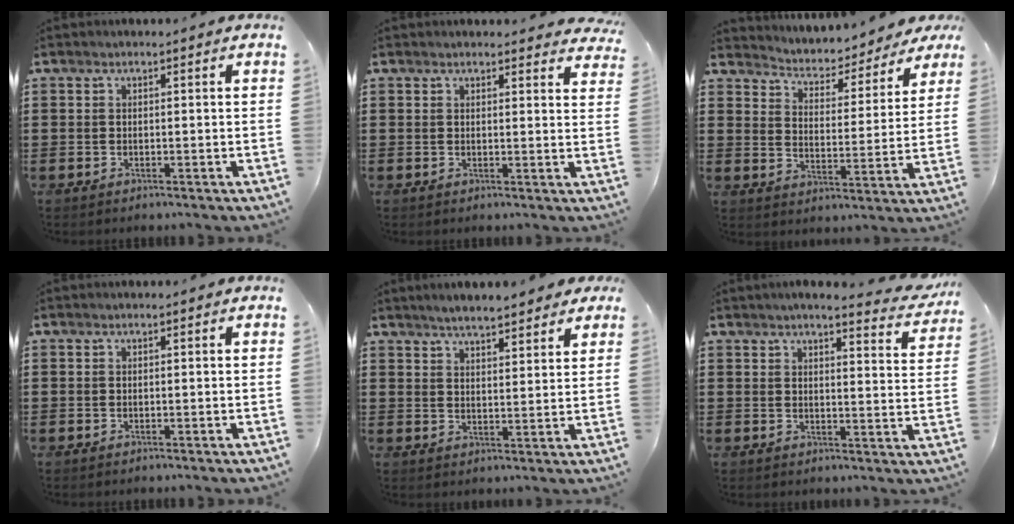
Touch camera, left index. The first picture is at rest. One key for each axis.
{"total": 1.9, "fx": 1.8, "fy": 0.3, "fz": 0.3, "tx": -0.003, "ty": -0.004, "tz": 0.033}
{"total": 2.8, "fx": 2.7, "fy": 0.4, "fz": 0.2, "tx": -0.026, "ty": -0.028, "tz": 0.036}
{"total": 0.0}
{"total": 3.9, "fx": 3.7, "fy": 0.4, "fz": 1.2, "tx": -0.037, "ty": -0.006, "tz": 0.065}
{"total": 3.9, "fx": 3.6, "fy": -0.1, "fz": 1.6, "tx": -0.038, "ty": -0.019, "tz": 0.060}